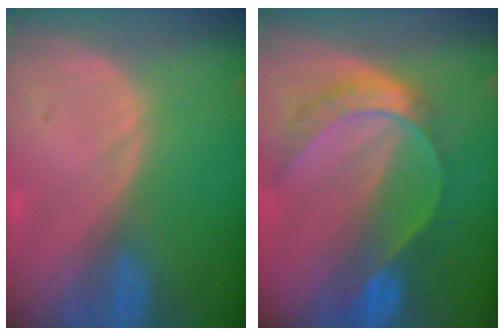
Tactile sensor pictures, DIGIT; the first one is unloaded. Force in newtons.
{"total": 7.8, "press": 6.5, "slide": 4.2}